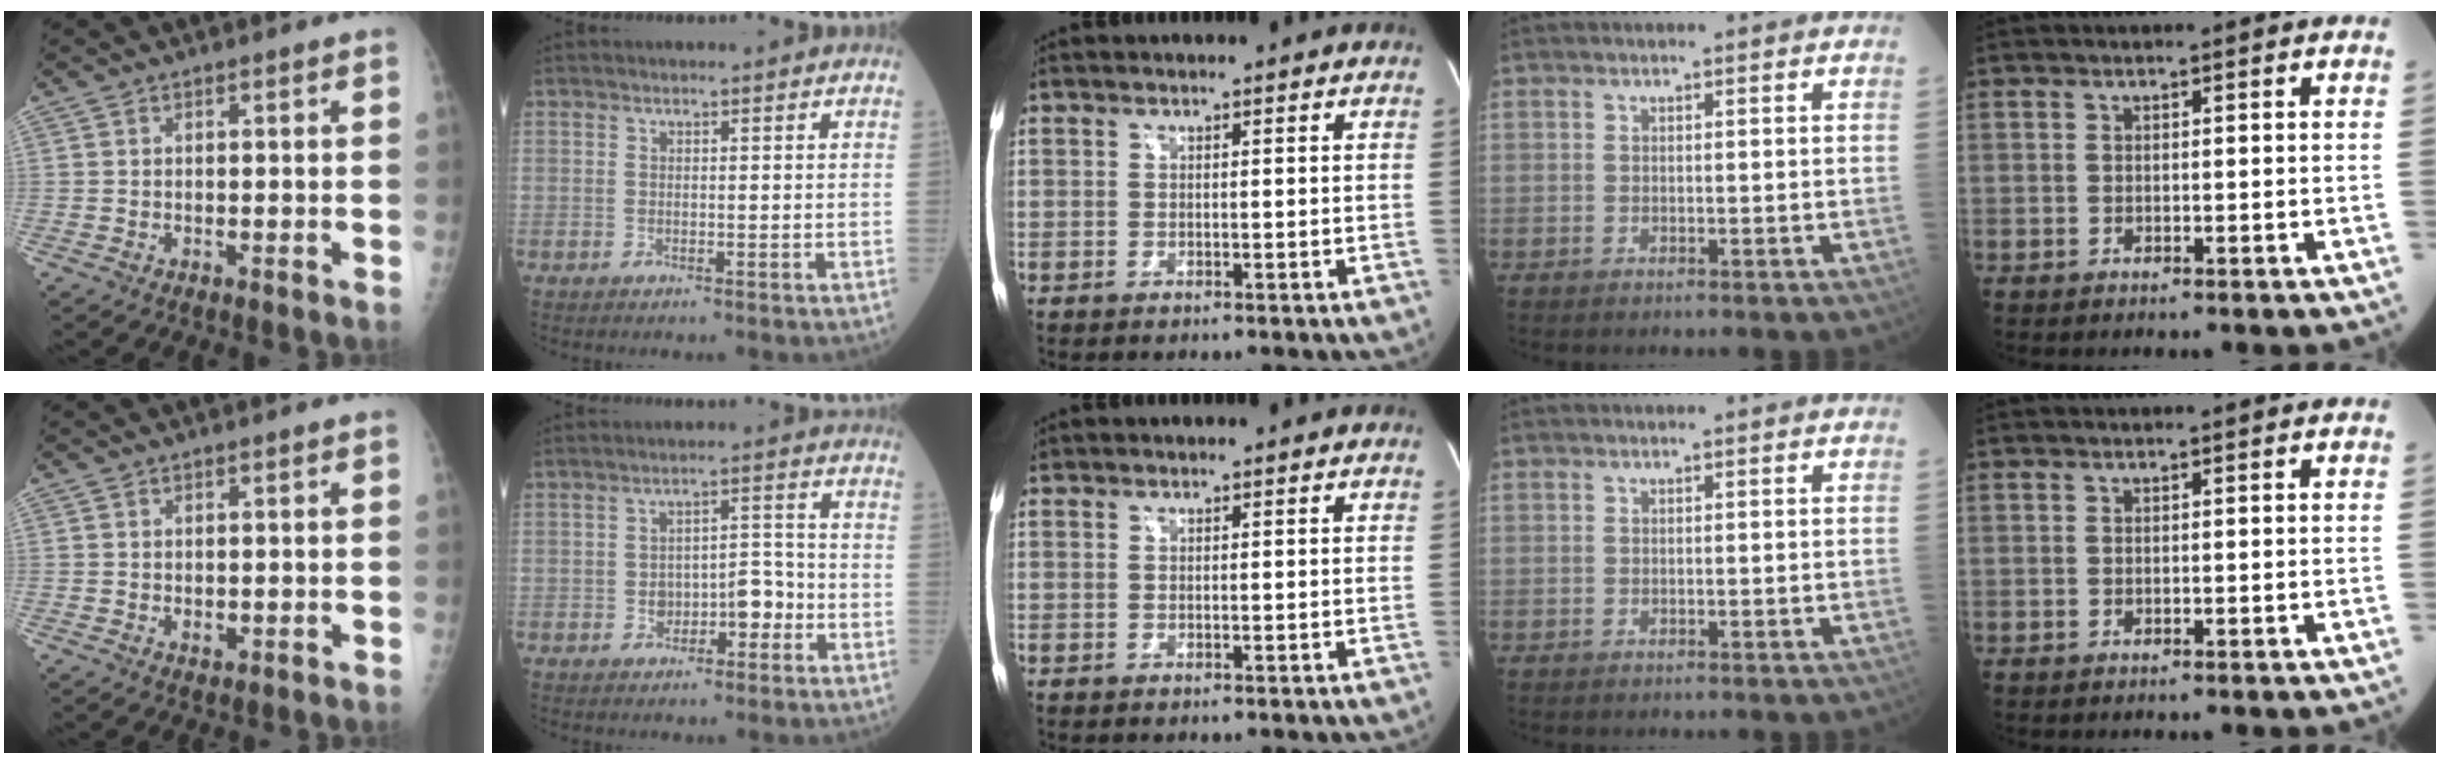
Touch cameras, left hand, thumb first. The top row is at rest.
{"thumb": {"total": 1.8, "force": [0.1, 1.1, 1.4], "torque": [-0.012, -0.008, 0.005]}, "index": {"total": 4.8, "force": [-2.0, 2.5, 3.6], "torque": [-0.053, 0.019, -0.030]}}